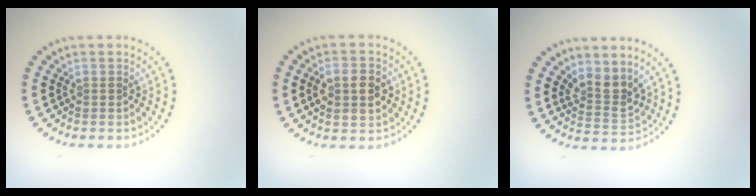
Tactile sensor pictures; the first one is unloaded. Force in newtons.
{"total": 3.7, "press": 3.7, "slide": 0.1}
{"total": 2.8, "press": 2.1, "slide": 1.8}